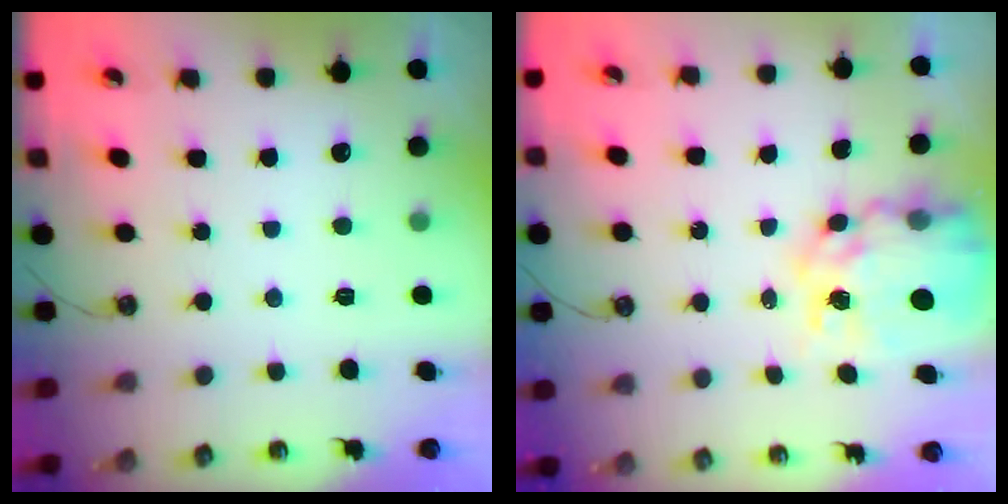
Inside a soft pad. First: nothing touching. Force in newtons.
{"total": 13.8, "press": 13.7, "slide": 1.1}